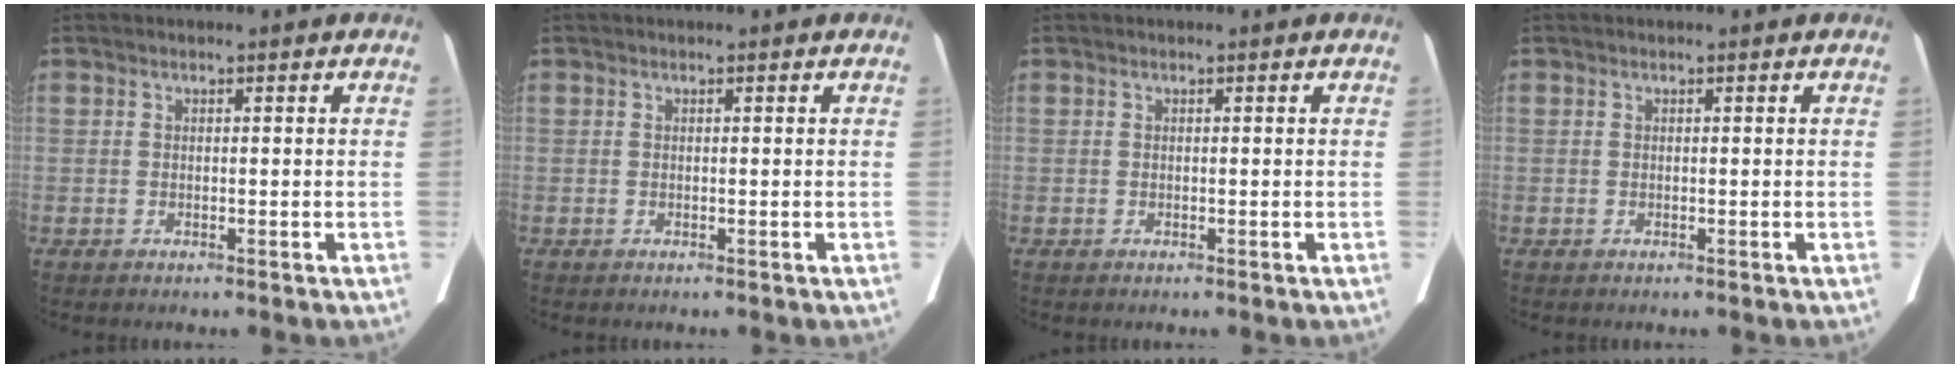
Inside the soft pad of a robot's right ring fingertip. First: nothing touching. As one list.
[{"total": 0.0}, {"total": 0.0}, {"total": 0.0}]